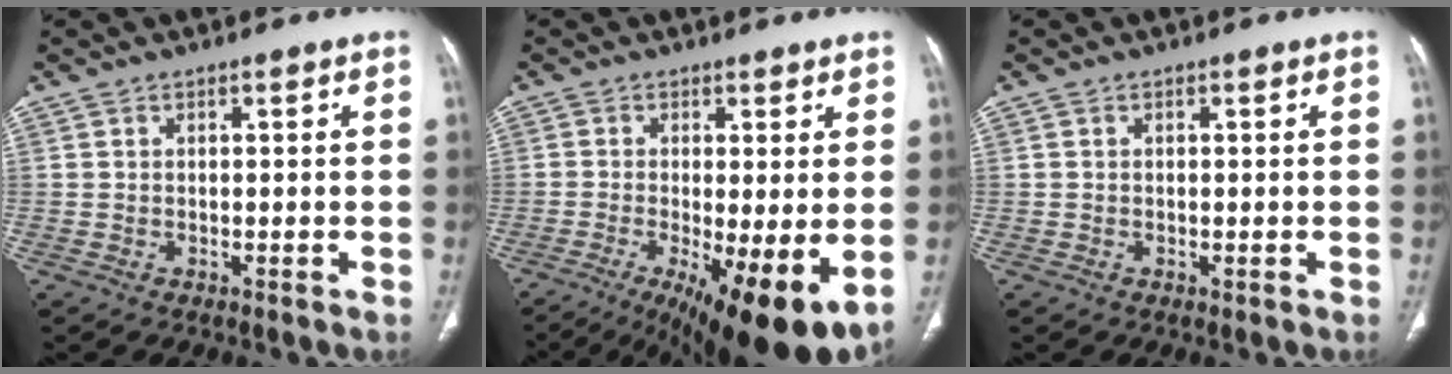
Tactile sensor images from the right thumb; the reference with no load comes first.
{"total": 14.6, "force": [-4.6, 3.9, 13.4], "torque": [-0.186, -0.024, -0.059]}
{"total": 0.0}